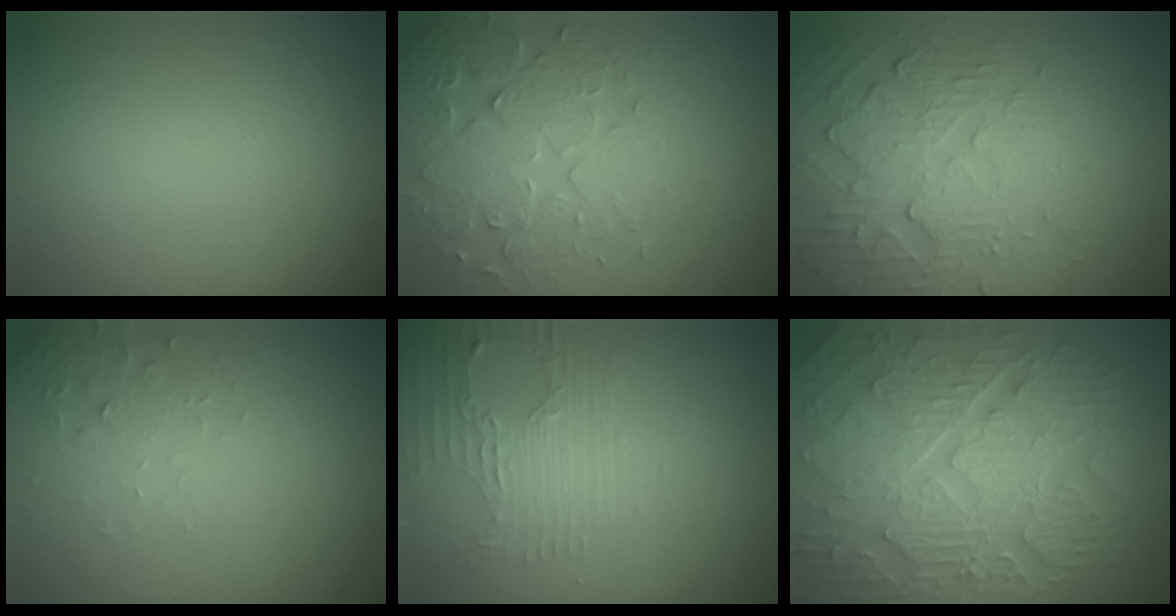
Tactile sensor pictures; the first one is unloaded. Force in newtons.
{"total": 4.6, "press": 4.5, "slide": 0.8}
{"total": 5.8, "press": 3.7, "slide": 4.4}
{"total": 2.2, "press": 2.2, "slide": 0.4}
{"total": 3.3, "press": 2.6, "slide": 2.0}
{"total": 10.6, "press": 7.0, "slide": 7.9}